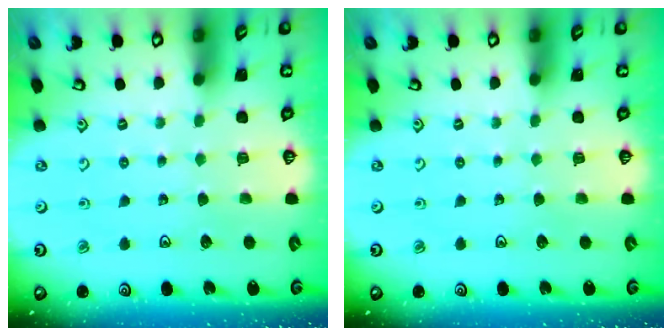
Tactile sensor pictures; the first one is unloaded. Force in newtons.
{"total": 0.0}